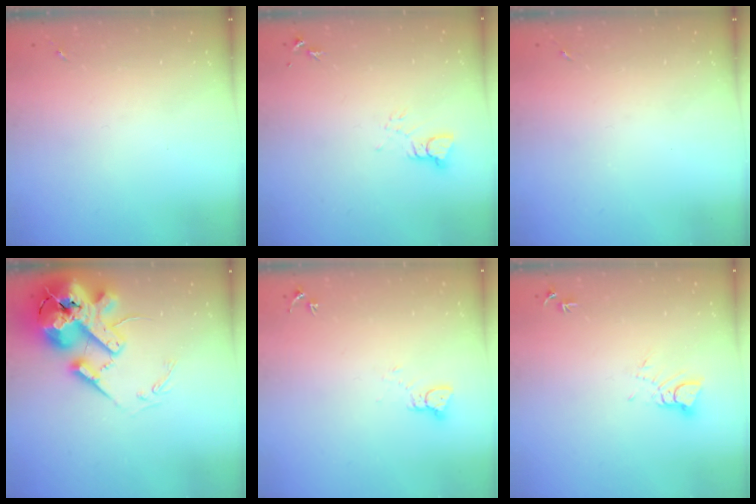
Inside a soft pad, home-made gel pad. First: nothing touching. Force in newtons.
{"total": 3.4, "press": 3.4, "slide": 0.3}
{"total": 0.0}
{"total": 23.0, "press": 22.7, "slide": 3.8}
{"total": 2.4, "press": 2.4, "slide": 0.2}
{"total": 3.6, "press": 3.6, "slide": 0.3}